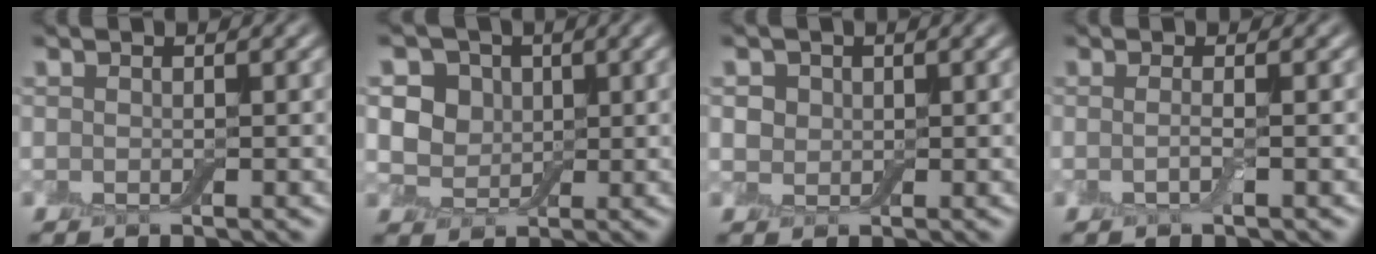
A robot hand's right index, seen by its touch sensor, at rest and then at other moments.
{"total": 5.4, "force": [1.7, 4.4, 2.6], "torque": [-0.045, 0.011, 0.016]}
{"total": 1.7, "force": [0.6, 1.5, 0.6], "torque": [-0.016, 0.002, 0.012]}
{"total": 1.5, "force": [-0.2, 0.4, 1.4], "torque": [-0.022, -0.006, -0.011]}